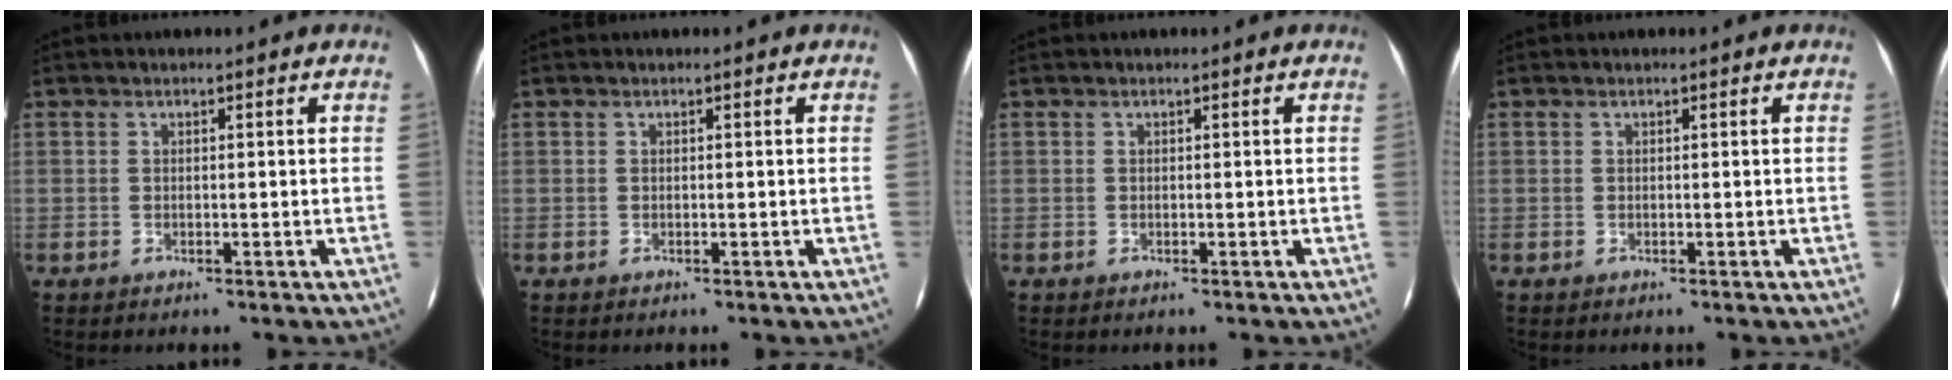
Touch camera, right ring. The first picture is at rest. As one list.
[{"total": 0.0}, {"total": 0.0}, {"total": 0.0}]